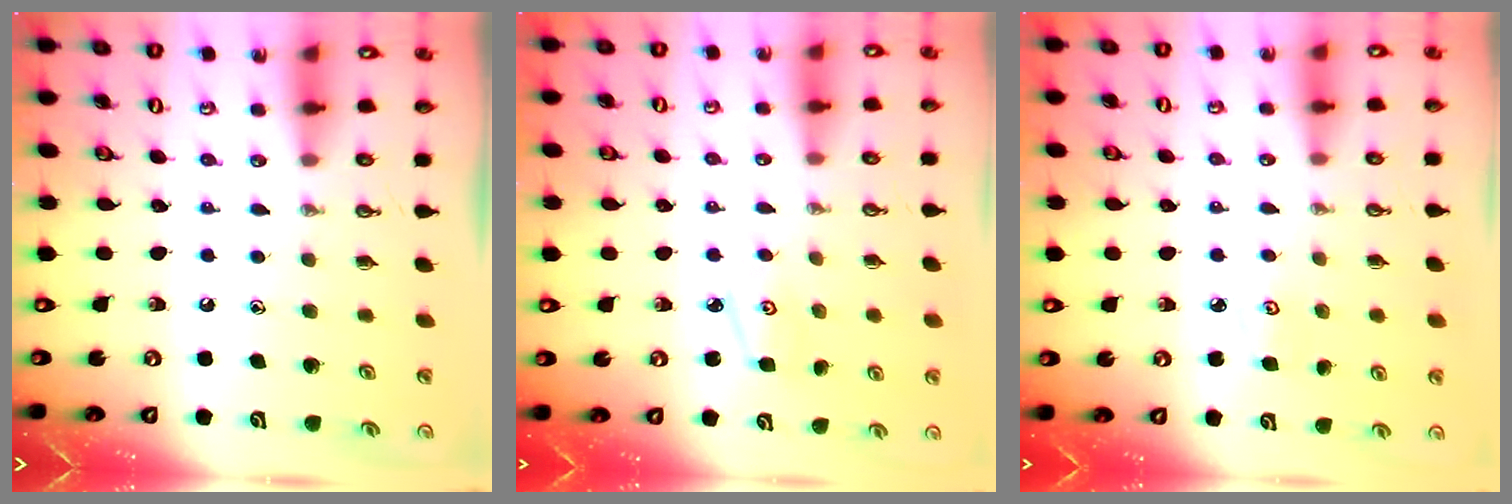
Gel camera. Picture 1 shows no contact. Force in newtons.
{"total": 4.7, "press": 4.6, "slide": 0.6}
{"total": 3.6, "press": 3.6, "slide": 0.4}